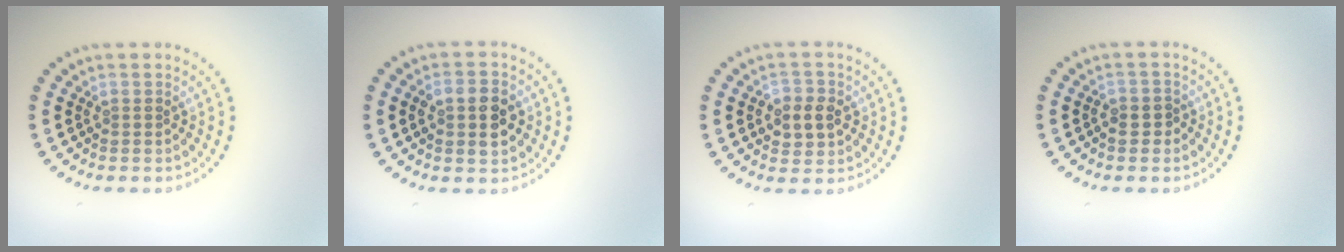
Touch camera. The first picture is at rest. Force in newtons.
{"total": 3.9, "press": 3.8, "slide": 0.3}
{"total": 2.9, "press": 2.8, "slide": 0.3}
{"total": 1.4, "press": 1.2, "slide": 0.6}